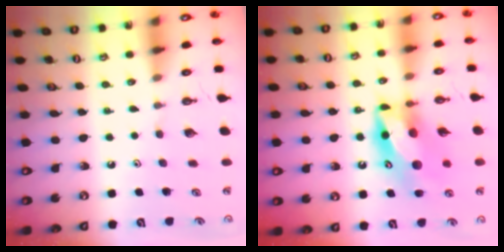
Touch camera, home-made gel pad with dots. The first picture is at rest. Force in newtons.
{"total": 17.3, "press": 17.3, "slide": 0.6}